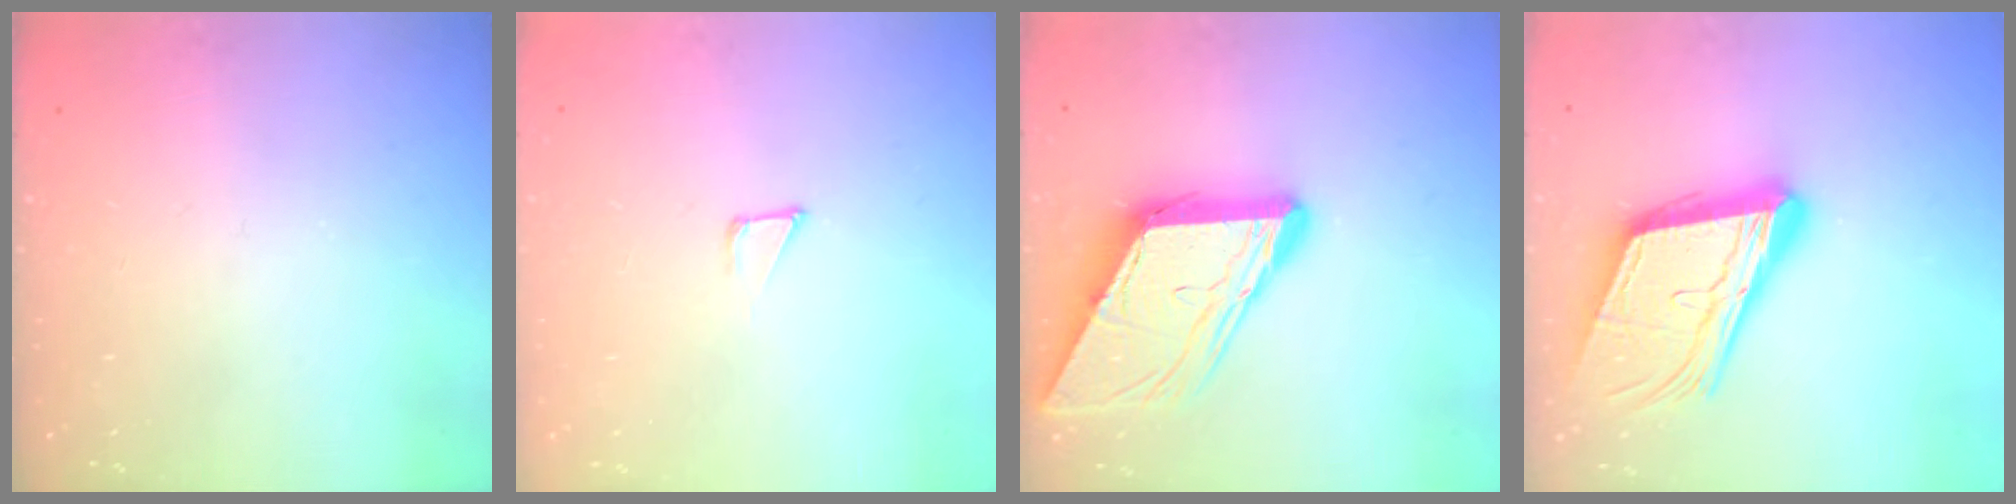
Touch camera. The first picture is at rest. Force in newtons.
{"total": 1.7, "press": 1.7, "slide": 0.0}
{"total": 12.0, "press": 12.0, "slide": 1.2}
{"total": 20.7, "press": 20.5, "slide": 3.2}